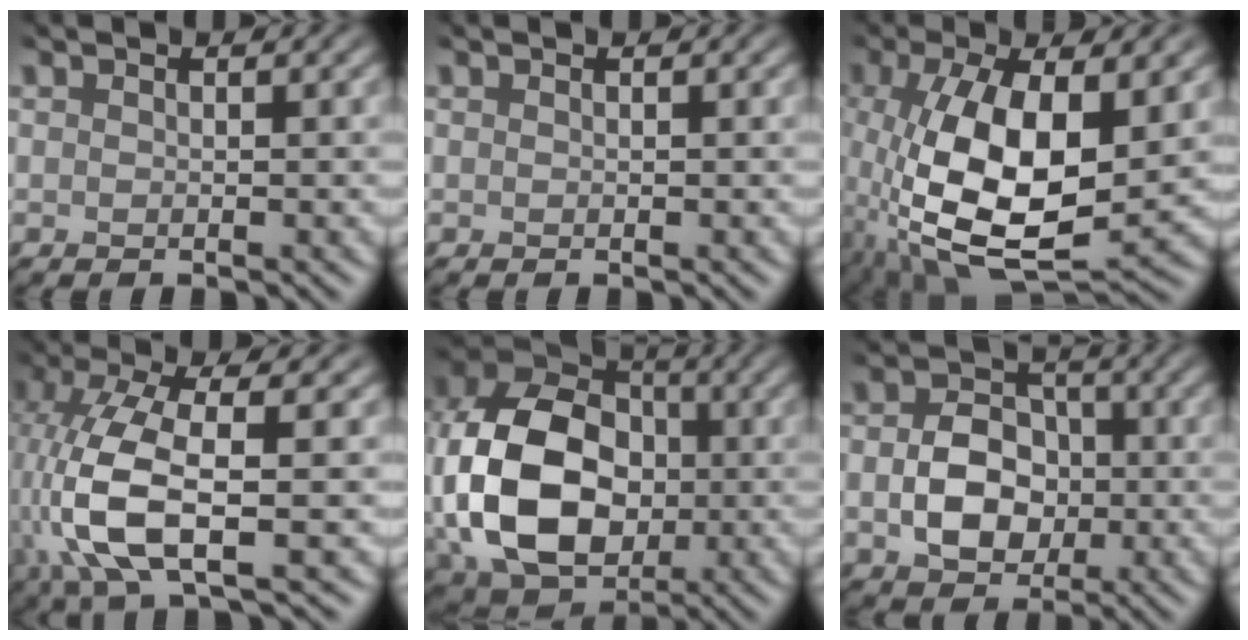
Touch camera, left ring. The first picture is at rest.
{"total": 0.0}
{"total": 10.9, "force": [-1.9, 4.5, 9.7], "torque": [-0.192, -0.014, -0.030]}
{"total": 8.0, "force": [-2.4, 3.0, 7.0], "torque": [-0.171, -0.004, -0.046]}
{"total": 14.1, "force": [-2.2, 10.5, 9.1], "torque": [-0.209, -0.007, -0.038]}
{"total": 5.1, "force": [-1.8, 3.8, 2.8], "torque": [-0.053, -0.006, -0.028]}